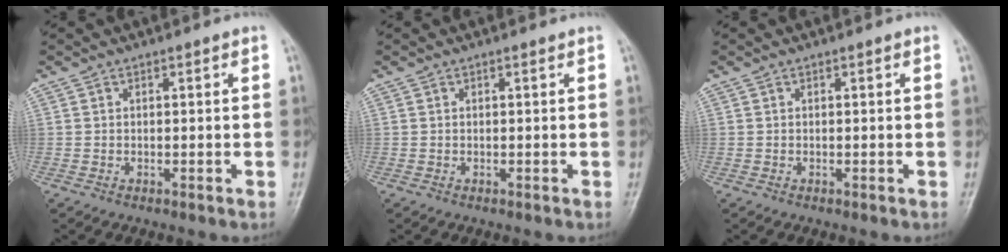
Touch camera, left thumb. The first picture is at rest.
{"total": 0.0}
{"total": 0.0}